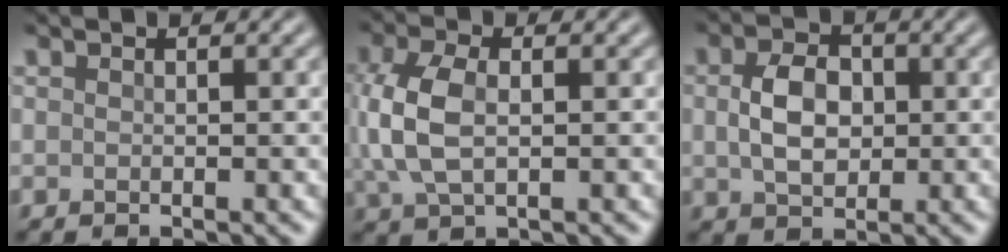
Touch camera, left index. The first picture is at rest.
{"total": 5.7, "force": [0.5, 3.3, 4.6], "torque": [-0.113, 0.005, 0.005]}
{"total": 4.4, "force": [0.3, 3.1, 3.2], "torque": [-0.068, 0.001, 0.002]}